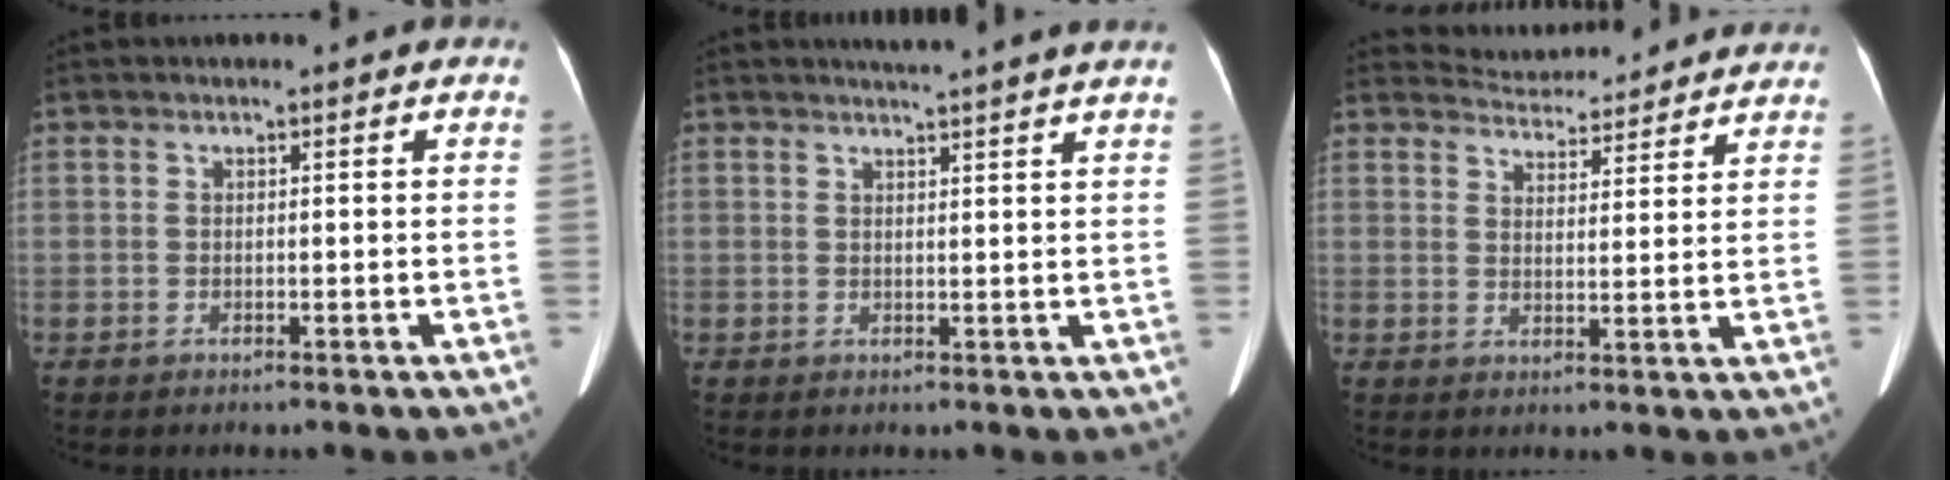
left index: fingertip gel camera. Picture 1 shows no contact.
{"total": 6.8, "force": [6.1, -1.1, 2.9], "torque": [-0.036, 0.009, 0.063]}
{"total": 10.9, "force": [10.6, 2.0, 1.3], "torque": [-0.011, 0.017, 0.131]}